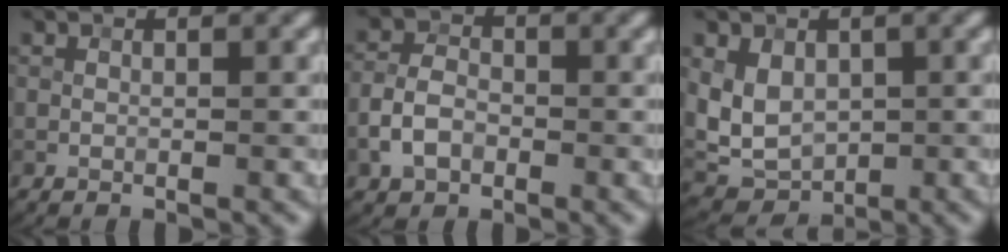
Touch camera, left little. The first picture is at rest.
{"total": 3.4, "force": [-1.4, 2.4, 2.0], "torque": [-0.041, 0.006, -0.031]}
{"total": 4.4, "force": [0.6, 3.4, 2.7], "torque": [-0.054, -0.008, 0.015]}